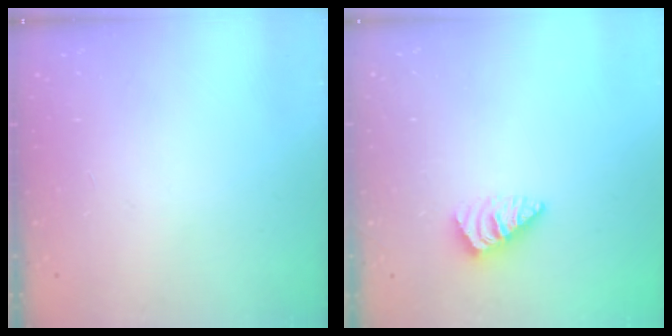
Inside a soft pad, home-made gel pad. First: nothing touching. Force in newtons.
{"total": 1.0, "press": 1.0, "slide": 0.3}